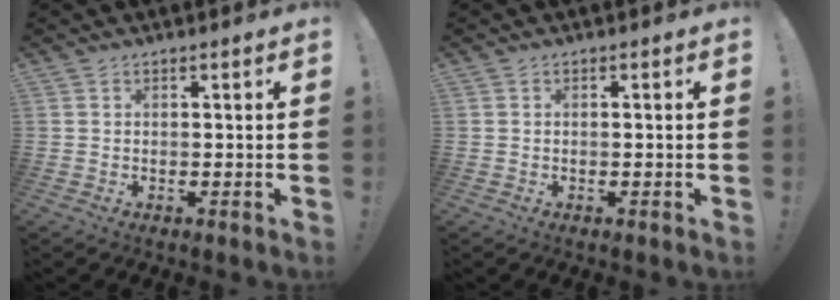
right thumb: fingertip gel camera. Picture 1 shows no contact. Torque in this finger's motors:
{"motor_torque": [-0.13, 0.19, -0.22, 0.06, 0.00]}